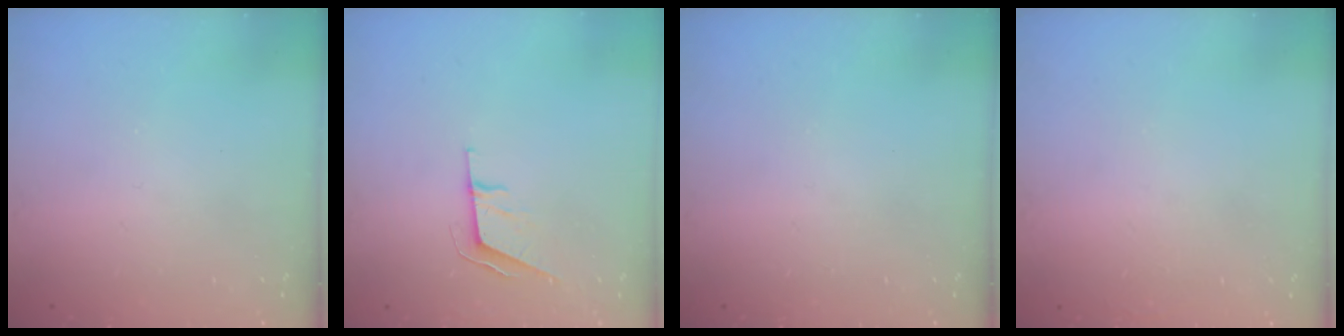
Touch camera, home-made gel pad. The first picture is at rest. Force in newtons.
{"total": 5.8, "press": 5.2, "slide": 2.6}
{"total": 0.0}
{"total": 1.6, "press": 1.6, "slide": 0.0}